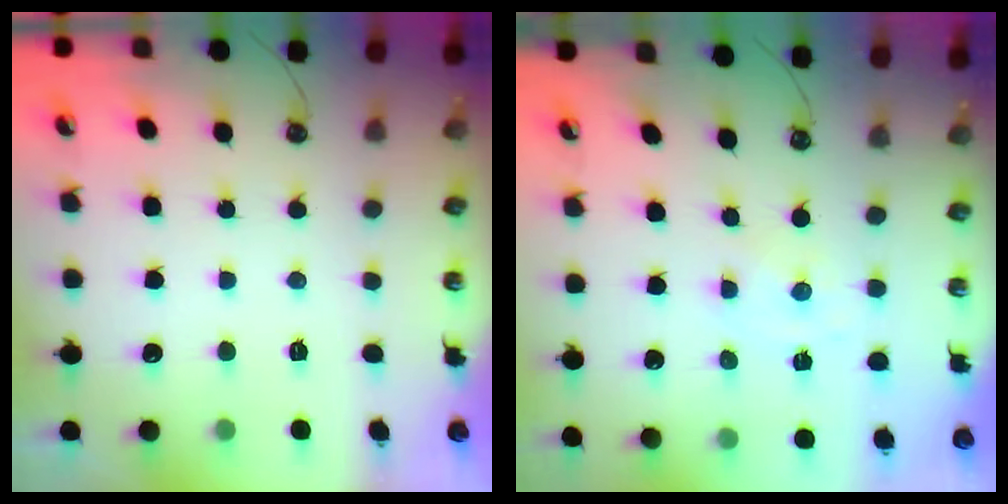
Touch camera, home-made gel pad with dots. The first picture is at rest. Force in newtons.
{"total": 0.0}